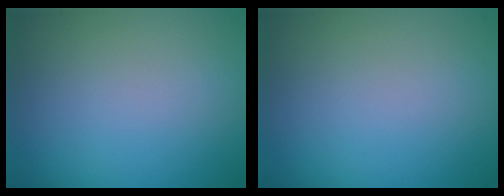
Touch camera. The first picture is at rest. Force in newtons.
{"total": 0.0}